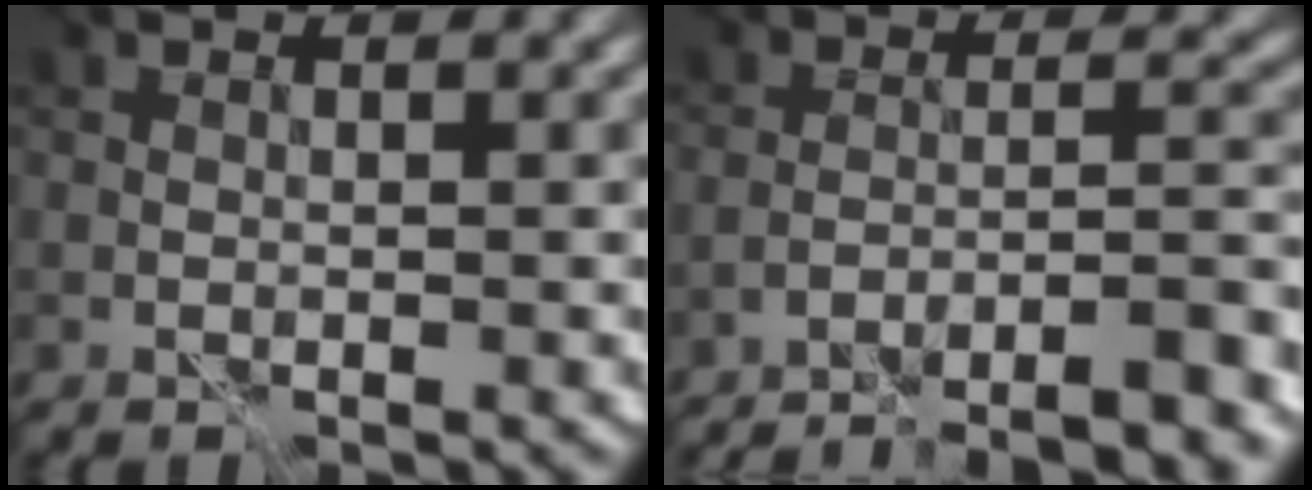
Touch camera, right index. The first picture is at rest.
{"total": 9.7, "force": [-8.8, 0.8, 4.1], "torque": [-0.040, 0.008, -0.115]}